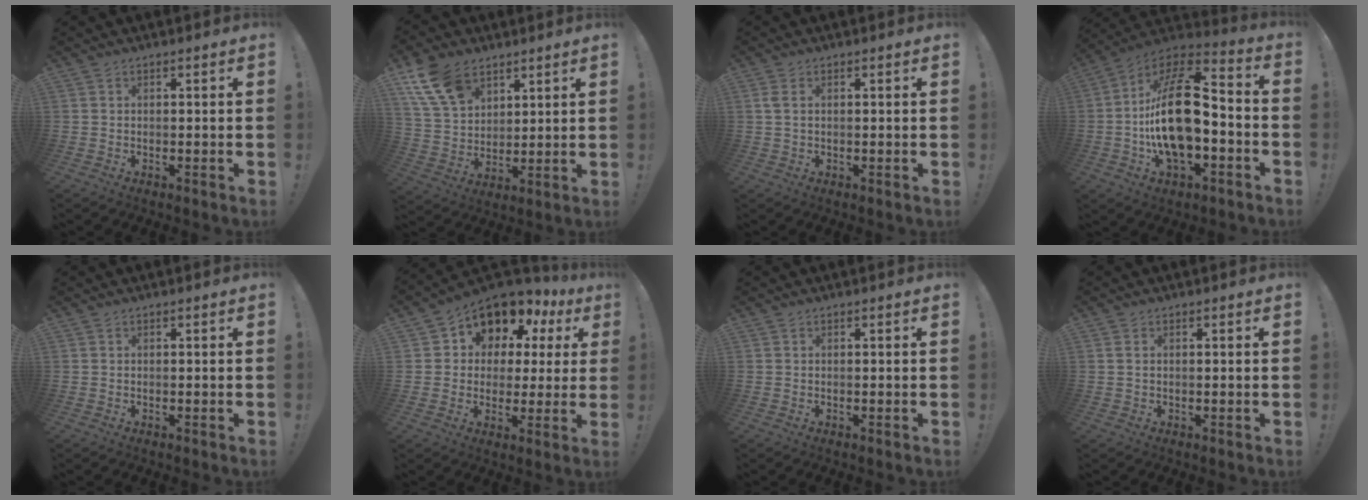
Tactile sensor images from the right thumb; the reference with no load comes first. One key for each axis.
{"total": 14.6, "fx": 8.4, "fy": 9.6, "fz": 7.2, "tx": -0.138, "ty": -0.038, "tz": 0.167}
{"total": 2.4, "fx": 0.8, "fy": 1.2, "fz": 1.9, "tx": -0.041, "ty": 0.007, "tz": 0.015}
{"total": 23.4, "fx": -2.5, "fy": 11.8, "fz": 20.1, "tx": -0.367, "ty": 0.025, "tz": -0.037}
{"total": 0.0}
{"total": 10.3, "fx": 6.5, "fy": 6.9, "fz": 4.0, "tx": -0.066, "ty": -0.058, "tz": 0.120}
{"total": 0.0}
{"total": 1.0, "fx": 0.4, "fy": 0.5, "fz": 0.7, "tx": -0.018, "ty": 0.004, "tz": 0.008}